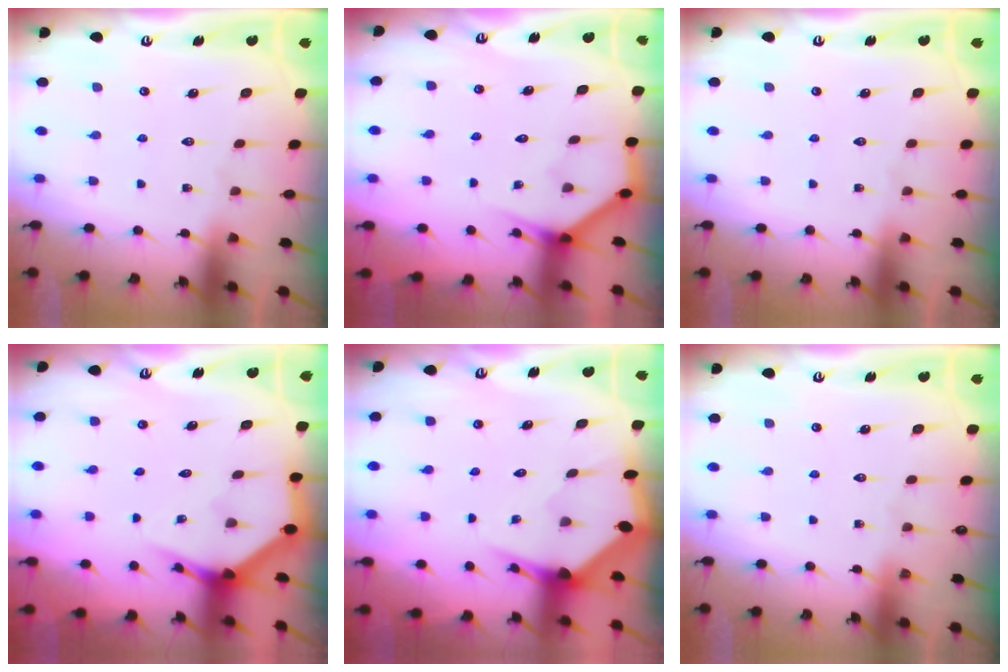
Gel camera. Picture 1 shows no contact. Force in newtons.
{"total": 3.8, "press": 3.8, "slide": 0.3}
{"total": 0.0}
{"total": 3.9, "press": 3.9, "slide": 0.2}
{"total": 3.7, "press": 3.7, "slide": 0.2}
{"total": 0.0}